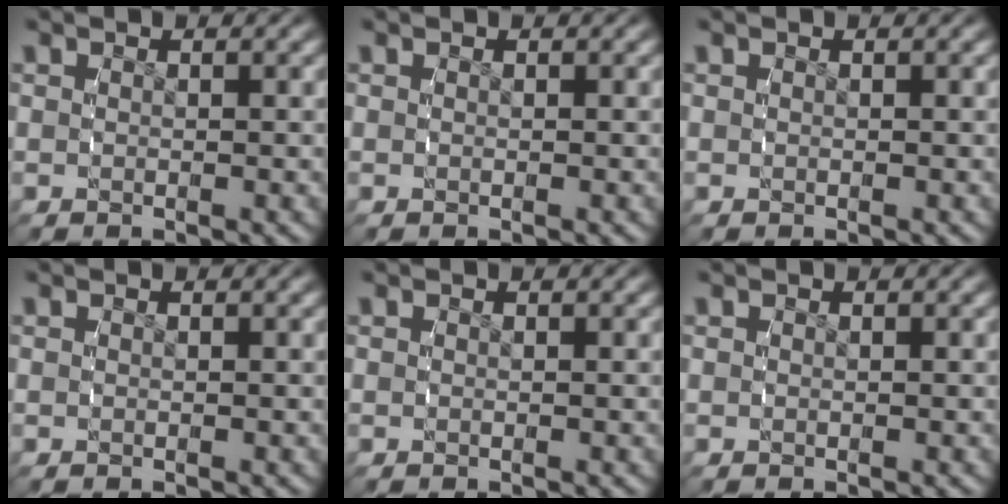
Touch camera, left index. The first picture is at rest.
{"total": 0.0}
{"total": 0.0}
{"total": 0.0}
{"total": 0.0}
{"total": 0.0}